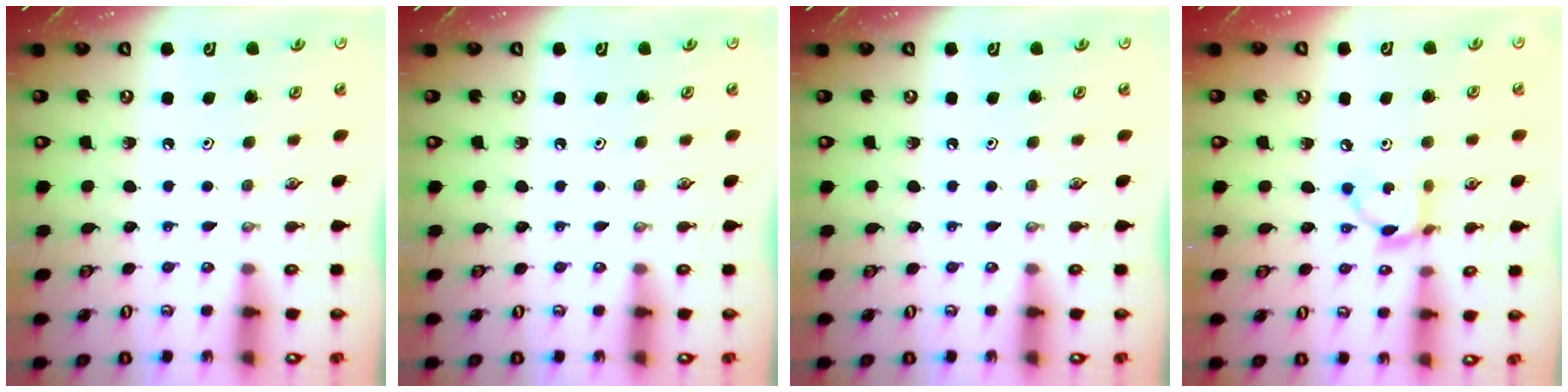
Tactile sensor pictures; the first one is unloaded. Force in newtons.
{"total": 0.0}
{"total": 0.0}
{"total": 6.7, "press": 6.7, "slide": 0.2}